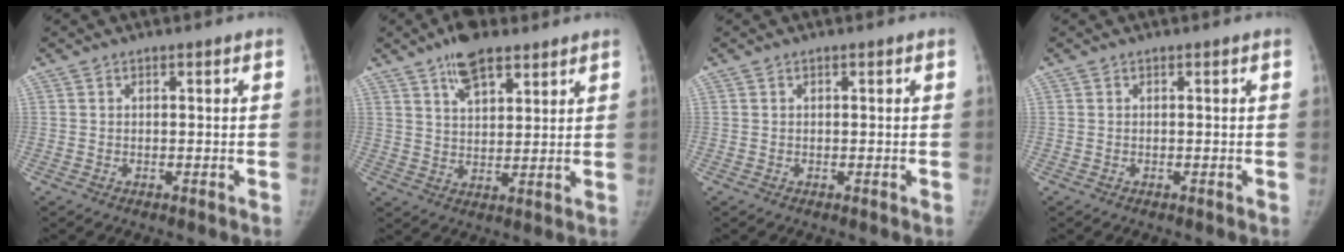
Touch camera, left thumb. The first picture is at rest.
{"total": 8.9, "force": [5.8, 4.1, 5.4], "torque": [-0.071, -0.024, 0.099]}
{"total": 0.0}
{"total": 0.0}